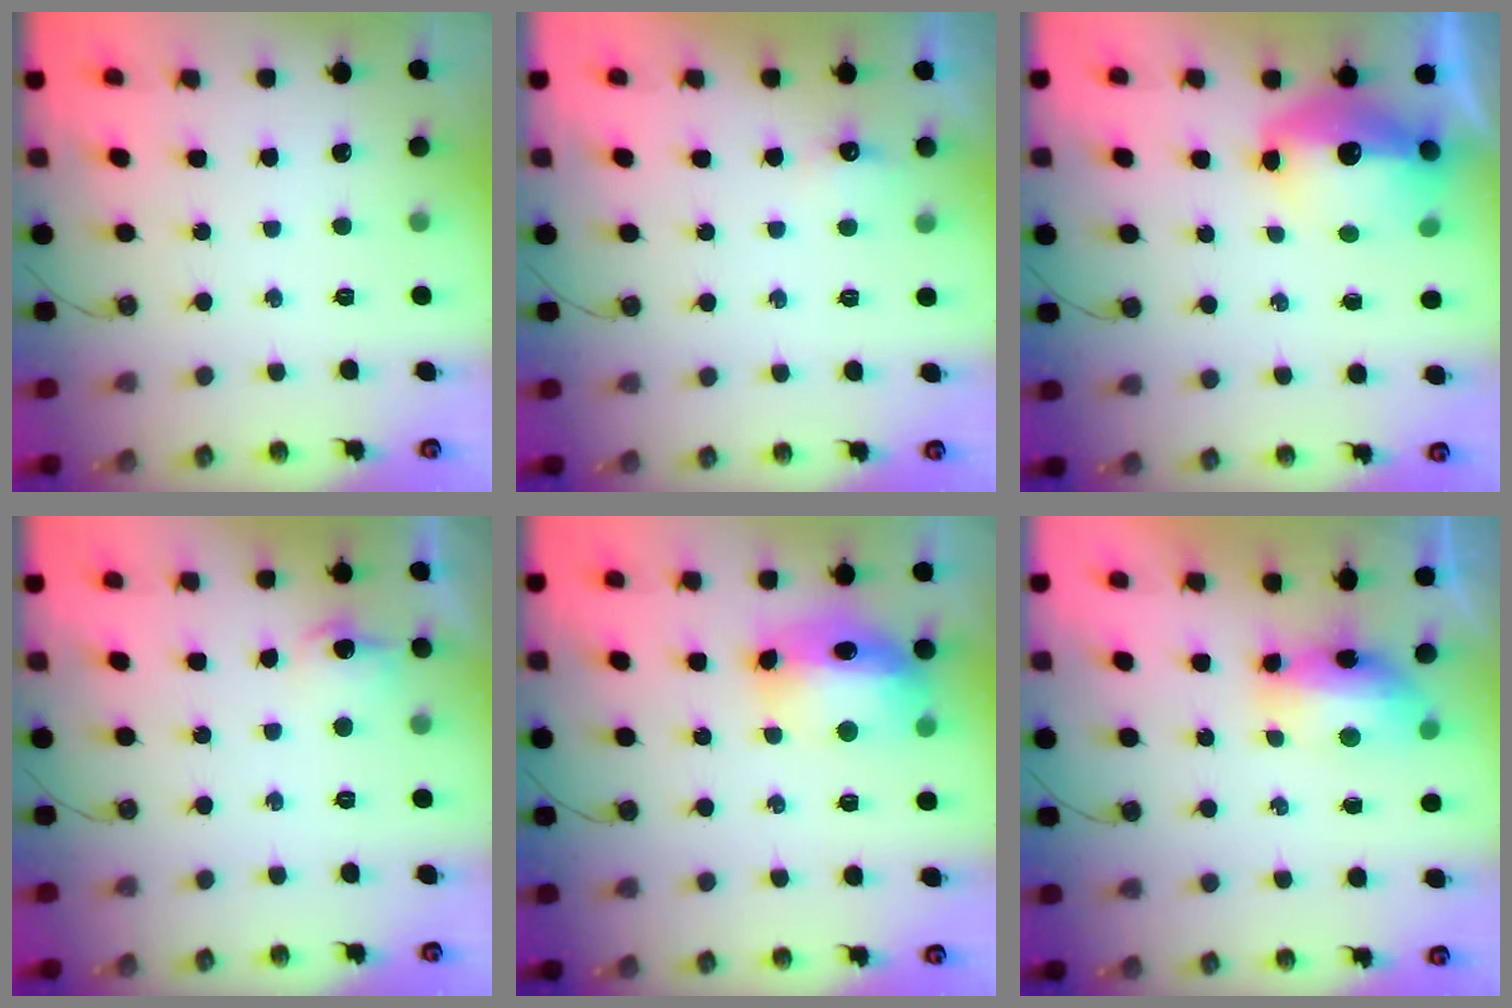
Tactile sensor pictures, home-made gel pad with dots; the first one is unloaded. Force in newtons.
{"total": 4.3, "press": 4.3, "slide": 0.7}
{"total": 15.0, "press": 14.9, "slide": 1.2}
{"total": 7.3, "press": 7.2, "slide": 0.8}
{"total": 14.4, "press": 14.3, "slide": 1.3}
{"total": 14.4, "press": 11.1, "slide": 9.1}